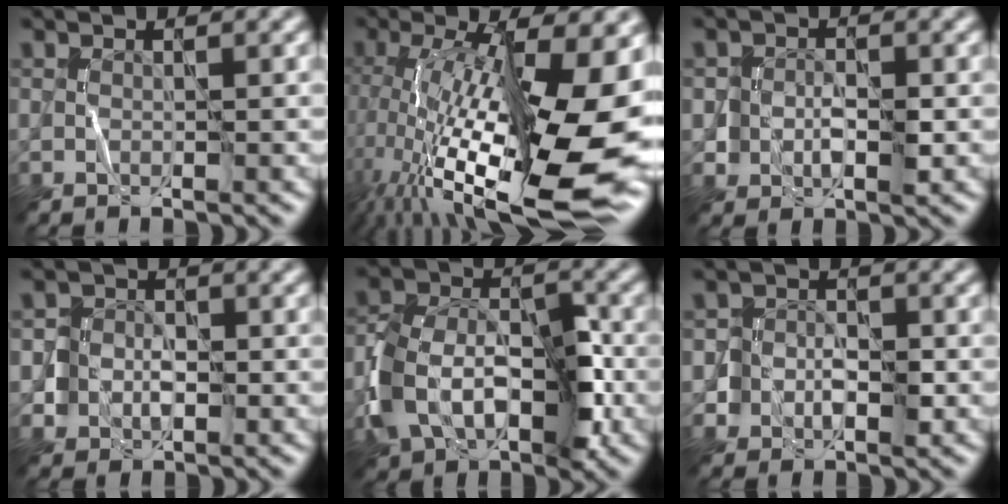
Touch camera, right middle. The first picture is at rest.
{"total": 17.3, "force": [-2.0, 5.9, 16.2], "torque": [-0.269, -0.011, -0.030]}
{"total": 2.1, "force": [-0.3, 1.7, 1.2], "torque": [-0.011, 0.000, -0.008]}
{"total": 2.3, "force": [-0.4, 2.2, 0.5], "torque": [0.008, 0.001, -0.015]}
{"total": 7.5, "force": [-2.4, 5.2, 4.9], "torque": [-0.091, 0.007, -0.050]}
{"total": 2.6, "force": [-0.6, 2.3, 0.9], "torque": [0.013, 0.002, -0.020]}